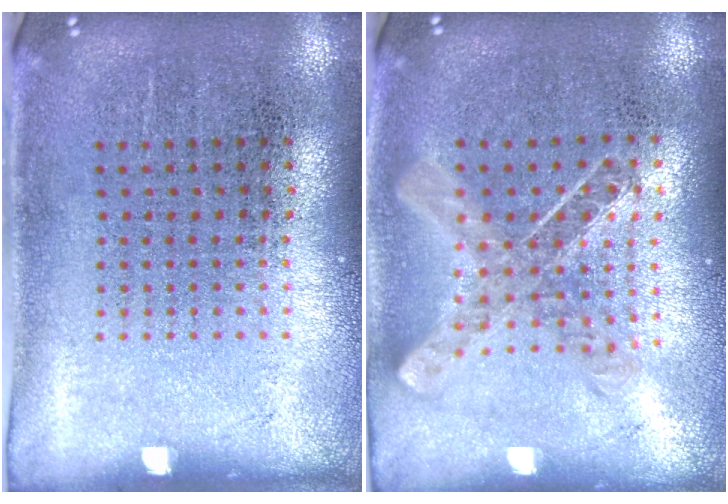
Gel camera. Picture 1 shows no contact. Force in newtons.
{"total": 0.9, "press": 0.9, "slide": 0.0}